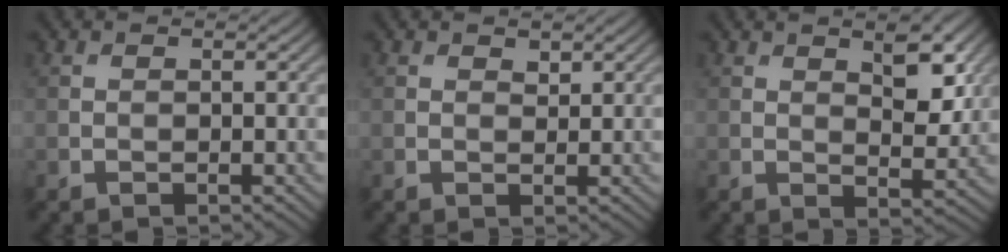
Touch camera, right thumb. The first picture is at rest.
{"total": 1.0, "force": [0.7, 0.5, 0.5], "torque": [-0.008, -0.002, 0.013]}
{"total": 5.0, "force": [2.4, 2.0, 3.9], "torque": [-0.065, -0.007, 0.038]}